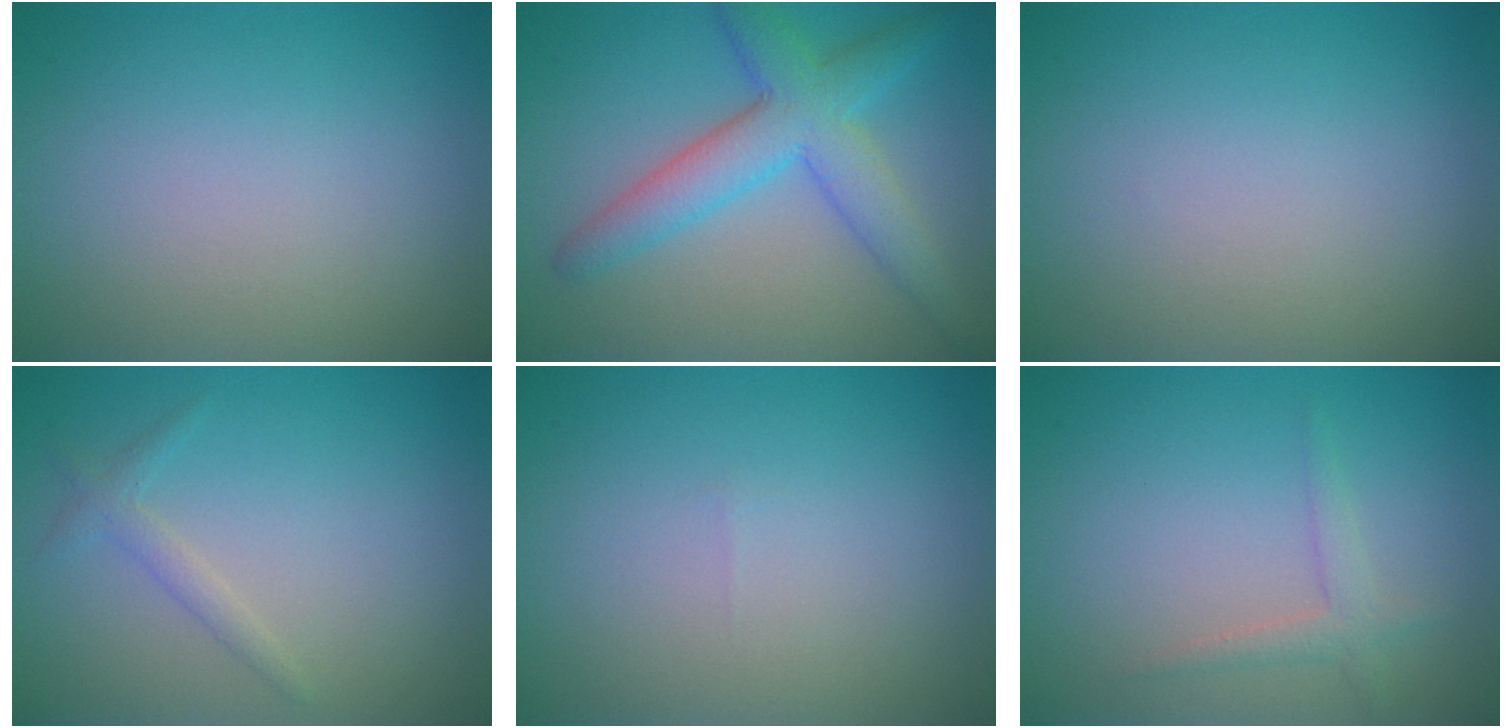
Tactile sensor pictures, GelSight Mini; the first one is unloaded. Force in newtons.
{"total": 5.7, "press": 5.7, "slide": 0.2}
{"total": 0.0}
{"total": 1.3, "press": 1.3, "slide": 0.0}
{"total": 0.0}
{"total": 1.6, "press": 1.6, "slide": 0.1}